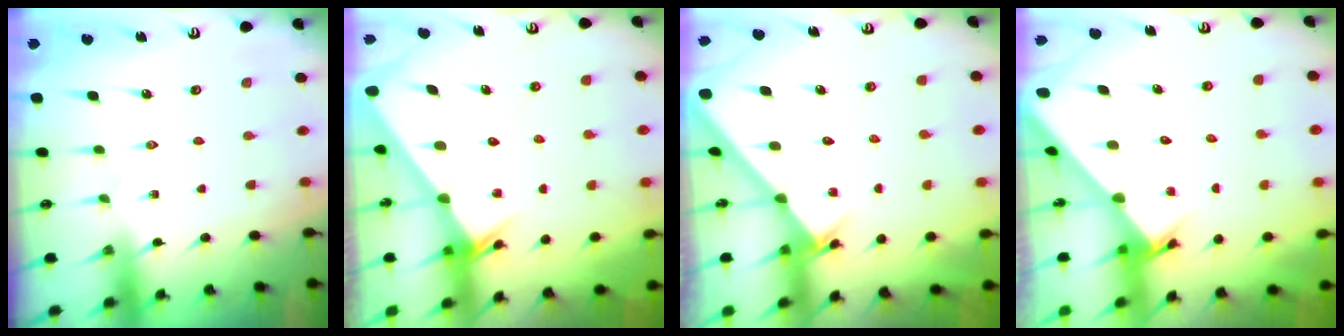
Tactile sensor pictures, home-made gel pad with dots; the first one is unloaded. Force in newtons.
{"total": 2.5, "press": 2.5, "slide": 0.1}
{"total": 1.9, "press": 1.9, "slide": 0.2}
{"total": 2.7, "press": 2.7, "slide": 0.3}